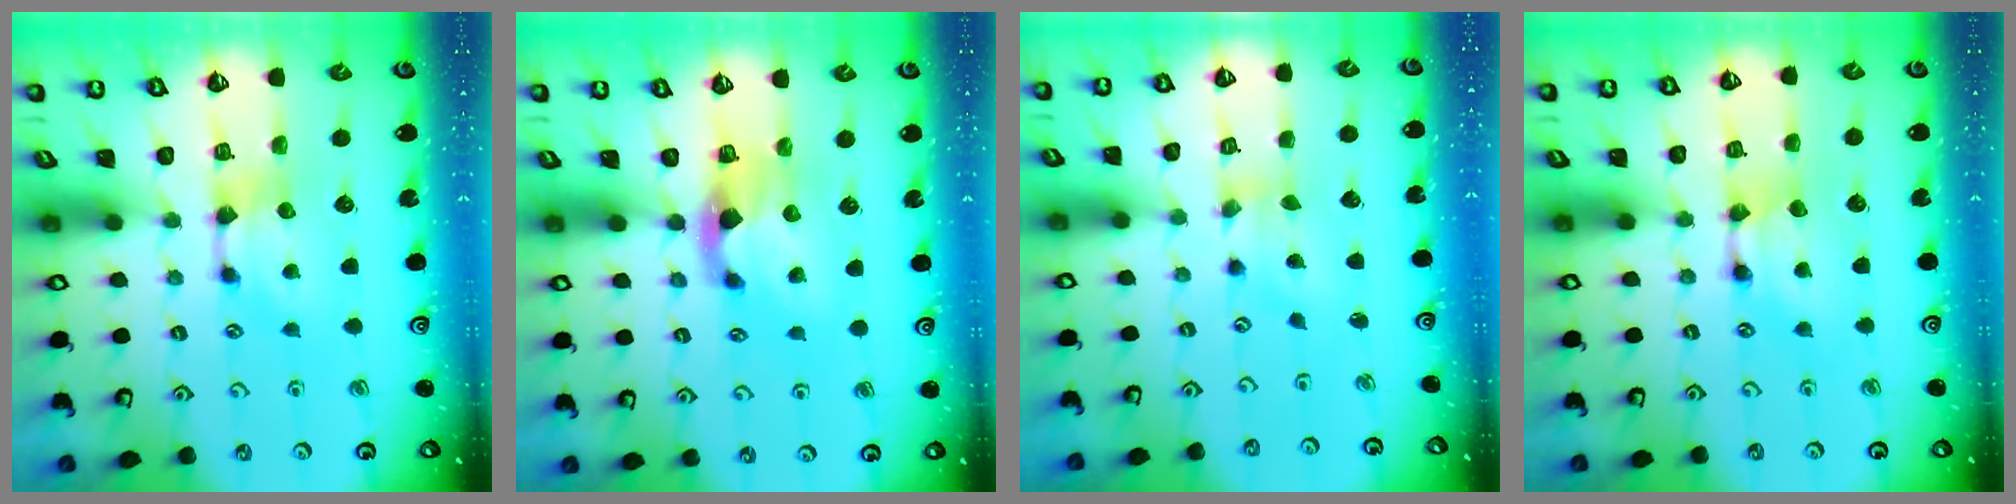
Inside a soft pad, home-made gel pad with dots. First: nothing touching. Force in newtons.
{"total": 2.9, "press": 2.5, "slide": 1.5}
{"total": 1.3, "press": 0.3, "slide": 1.3}
{"total": 1.7, "press": 1.7, "slide": 0.1}